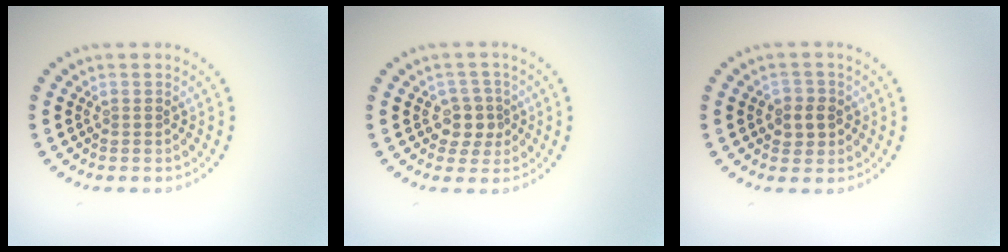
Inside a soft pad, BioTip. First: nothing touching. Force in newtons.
{"total": 2.5, "press": 2.2, "slide": 1.1}
{"total": 2.1, "press": 2.0, "slide": 0.5}